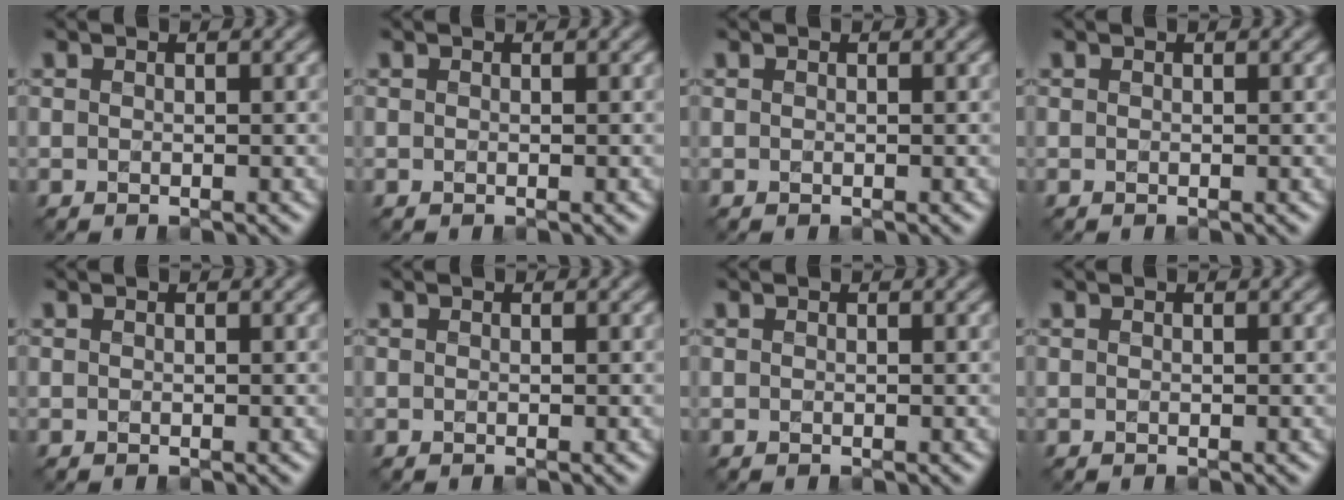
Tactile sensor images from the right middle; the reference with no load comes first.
{"total": 0.0}
{"total": 0.0}
{"total": 0.0}
{"total": 0.0}
{"total": 0.0}
{"total": 0.0}
{"total": 0.0}